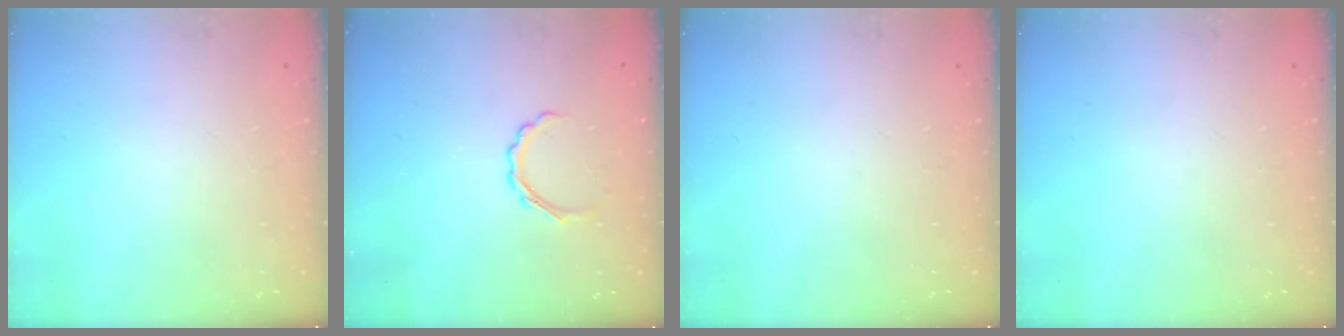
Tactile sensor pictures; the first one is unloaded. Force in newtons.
{"total": 3.8, "press": 3.6, "slide": 0.9}
{"total": 0.0}
{"total": 0.0}